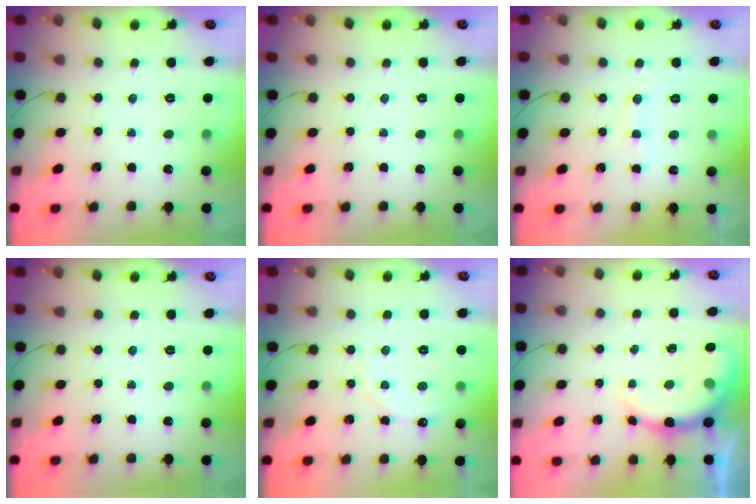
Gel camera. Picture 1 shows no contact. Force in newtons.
{"total": 0.0}
{"total": 7.4, "press": 7.2, "slide": 1.5}
{"total": 0.0}
{"total": 6.0, "press": 5.9, "slide": 1.4}
{"total": 8.6, "press": 8.6, "slide": 0.4}